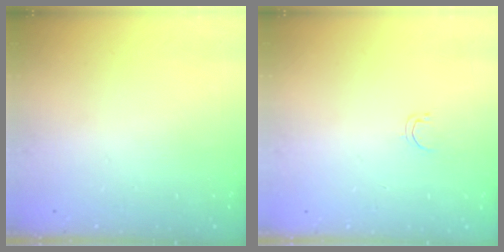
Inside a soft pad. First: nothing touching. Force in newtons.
{"total": 3.3, "press": 3.2, "slide": 0.2}